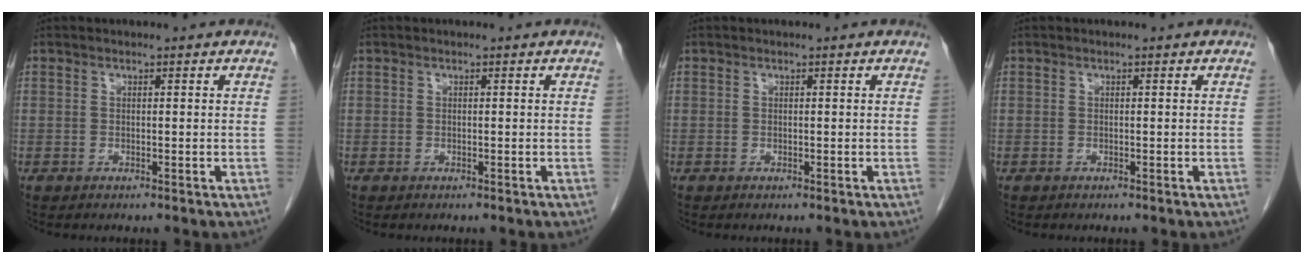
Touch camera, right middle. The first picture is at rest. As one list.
[{"total": 0.0}, {"total": 0.0}, {"total": 0.0}]